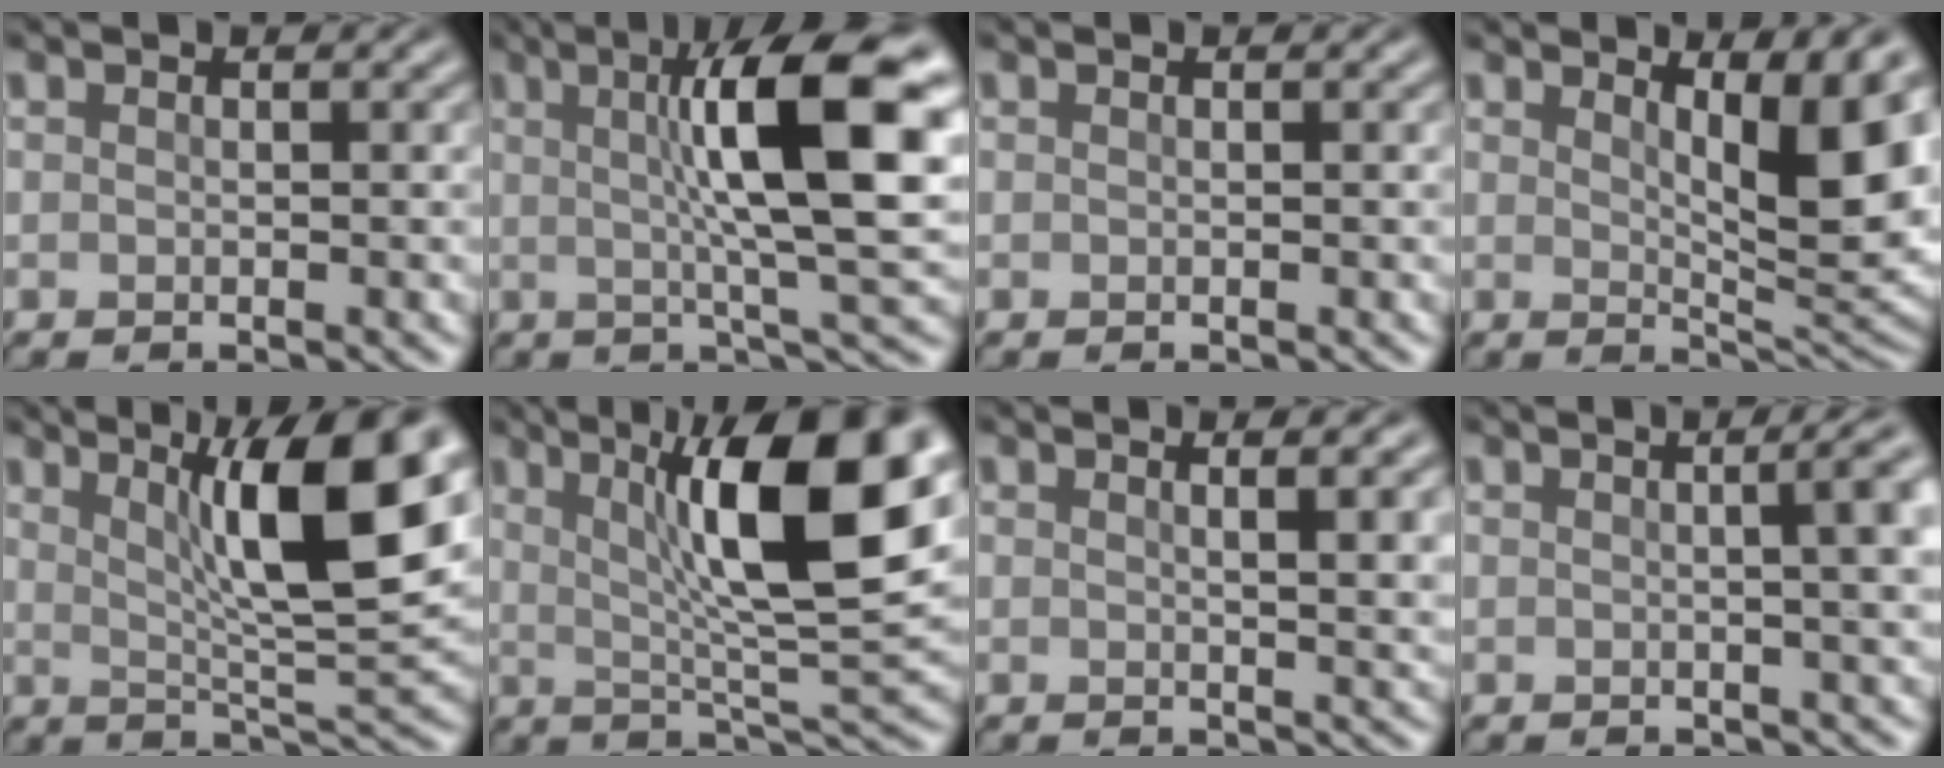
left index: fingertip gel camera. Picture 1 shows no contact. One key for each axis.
{"total": 11.4, "fx": 2.3, "fy": 2.1, "fz": 11.0, "tx": -0.142, "ty": 0.009, "tz": 0.032}
{"total": 0.0}
{"total": 8.3, "fx": 3.2, "fy": 2.1, "fz": 7.4, "tx": -0.096, "ty": -0.004, "tz": 0.056}
{"total": 10.5, "fx": 3.2, "fy": 2.2, "fz": 9.7, "tx": -0.135, "ty": 0.000, "tz": 0.057}
{"total": 12.6, "fx": 3.5, "fy": 2.9, "fz": 11.7, "tx": -0.172, "ty": 0.009, "tz": 0.058}
{"total": 3.8, "fx": 1.4, "fy": 1.1, "fz": 3.3, "tx": -0.029, "ty": 0.004, "tz": 0.016}
{"total": 6.8, "fx": 1.0, "fy": 3.0, "fz": 6.1, "tx": -0.018, "ty": 0.031, "tz": -0.002}